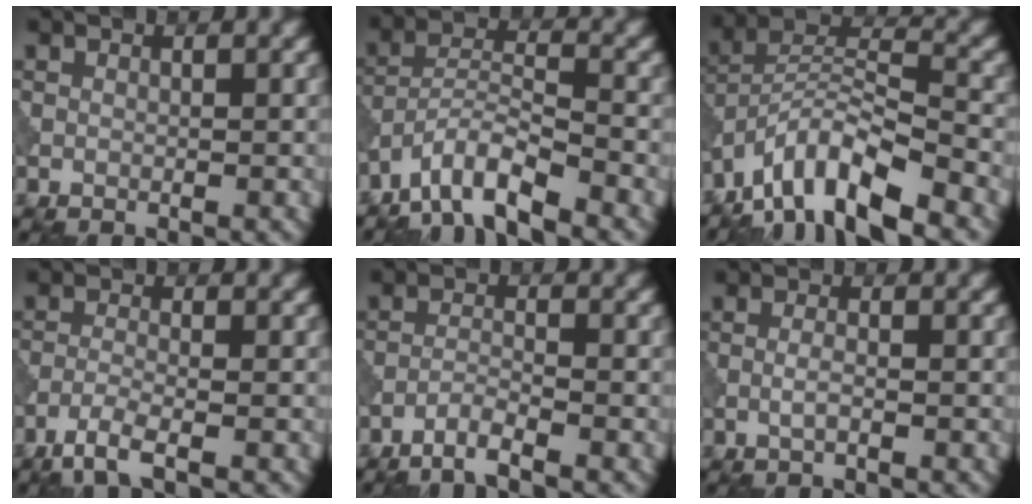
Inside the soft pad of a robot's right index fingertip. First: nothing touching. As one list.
[{"total": 5.4, "force": [-4.4, 0.9, 3.0], "torque": [-0.050, 0.004, -0.088]}, {"total": 9.2, "force": [-6.8, 2.5, 5.7], "torque": [-0.092, 0.009, -0.138]}, {"total": 2.7, "force": [-1.9, 0.4, 1.9], "torque": [-0.038, -0.001, -0.049]}, {"total": 2.1, "force": [-1.7, 0.1, 1.2], "torque": [-0.020, 0.003, -0.044]}, {"total": 1.2, "force": [-0.5, 0.2, 1.1], "torque": [-0.024, 0.001, -0.012]}]